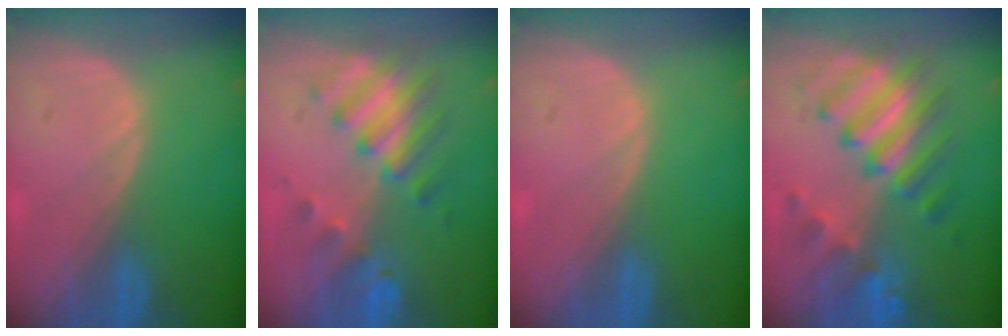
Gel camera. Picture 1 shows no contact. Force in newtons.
{"total": 7.6, "press": 7.0, "slide": 3.0}
{"total": 0.0}
{"total": 8.6, "press": 8.6, "slide": 0.3}